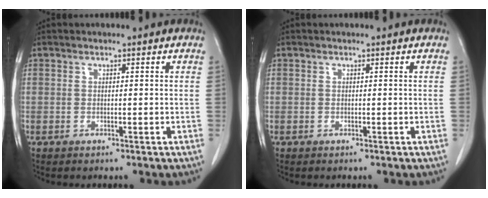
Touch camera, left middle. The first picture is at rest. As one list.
[{"total": 0.0}]